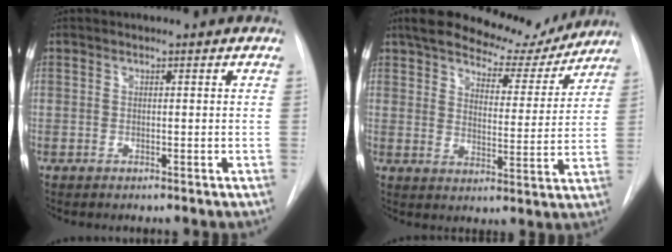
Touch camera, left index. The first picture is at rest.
{"total": 13.8, "force": [12.1, 4.4, 4.9], "torque": [-0.057, -0.005, 0.161]}